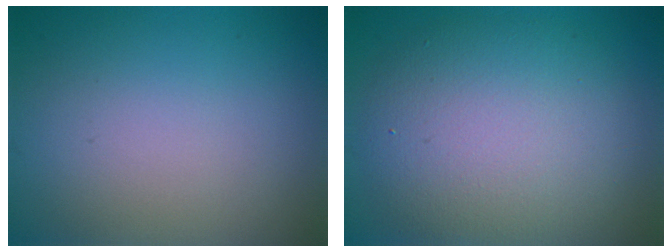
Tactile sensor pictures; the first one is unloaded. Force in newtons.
{"total": 9.1, "press": 9.1, "slide": 0.3}